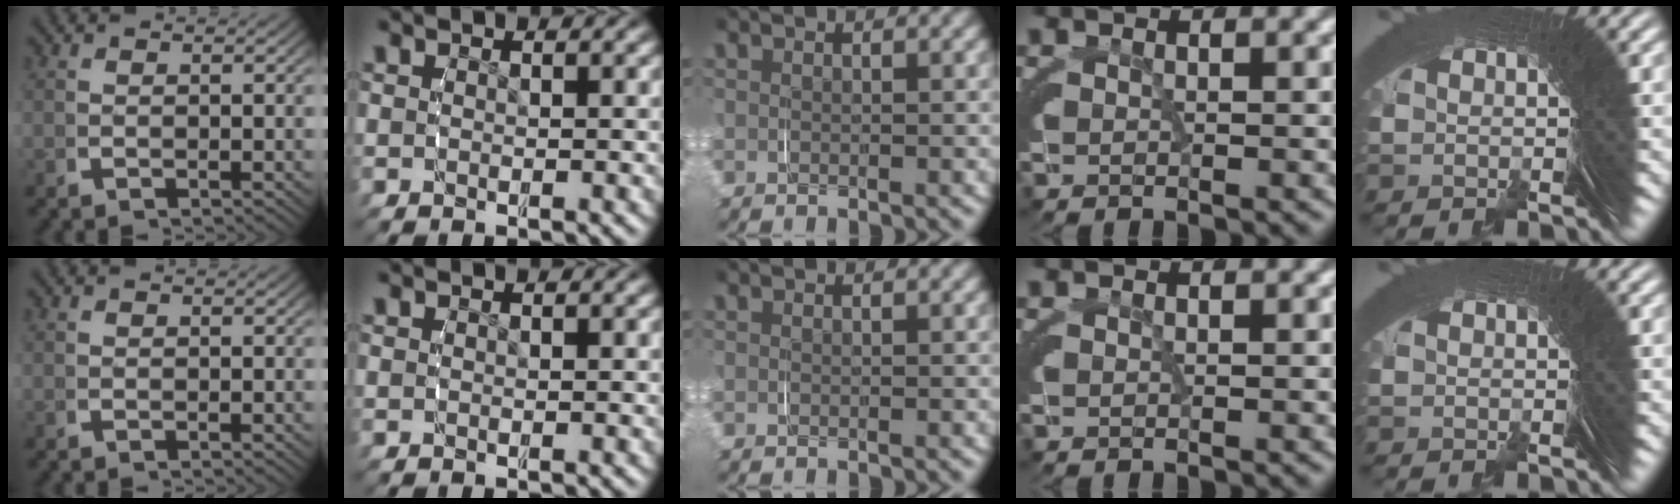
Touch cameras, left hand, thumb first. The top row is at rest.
{}